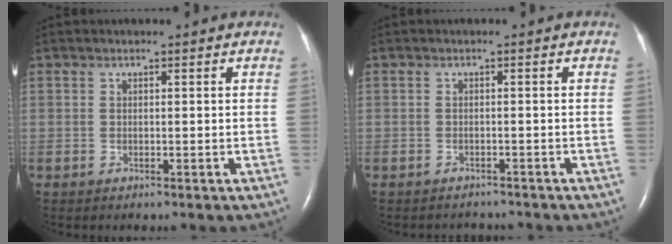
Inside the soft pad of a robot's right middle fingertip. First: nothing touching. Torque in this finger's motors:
{"motor_torque": [-0.31, -0.22, -0.07, 0.00]}